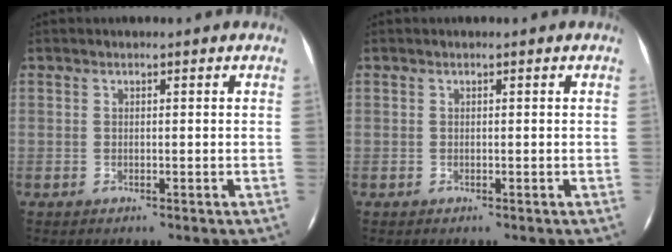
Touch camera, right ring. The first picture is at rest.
{"total": 0.0}